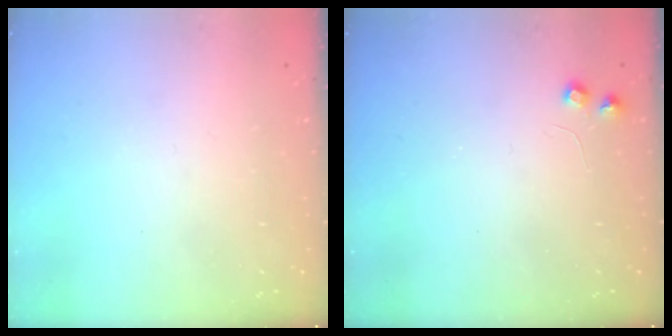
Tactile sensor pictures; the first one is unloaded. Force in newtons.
{"total": 4.6, "press": 4.6, "slide": 0.7}